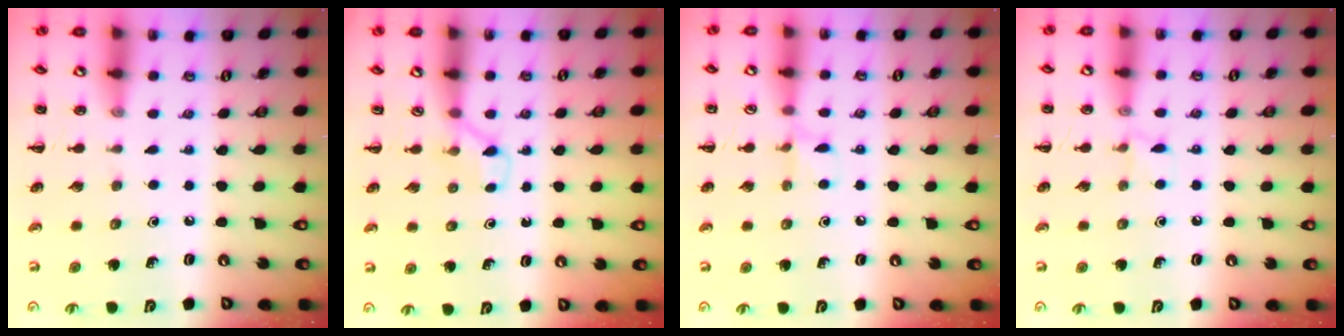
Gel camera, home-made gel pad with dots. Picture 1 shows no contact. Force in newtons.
{"total": 2.8, "press": 2.6, "slide": 1.0}
{"total": 4.4, "press": 4.1, "slide": 1.6}
{"total": 4.0, "press": 3.8, "slide": 1.3}